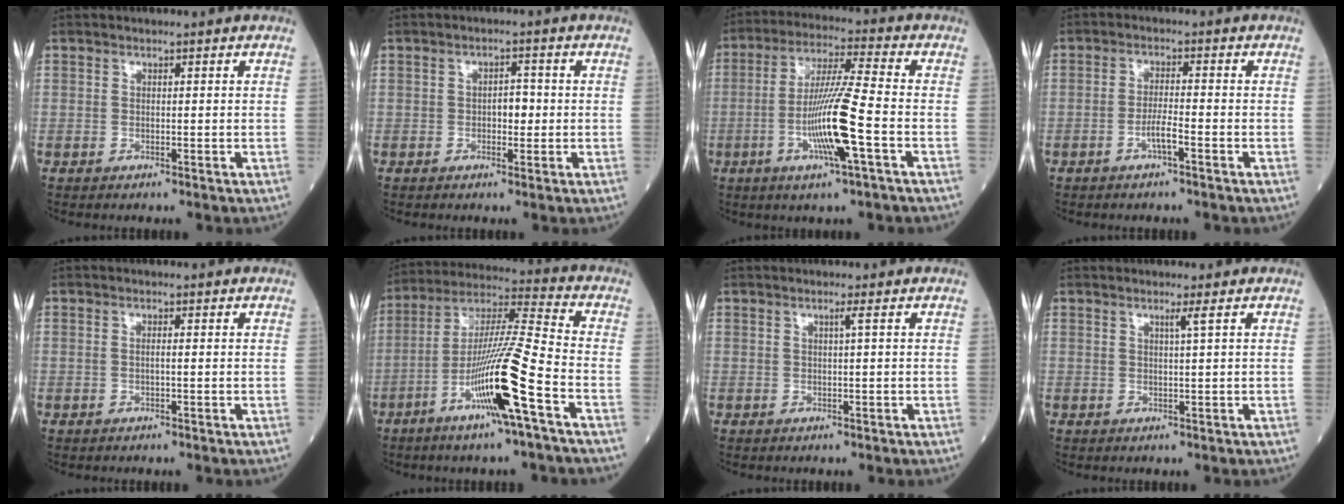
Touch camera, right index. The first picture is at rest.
{"total": 2.7, "force": [-0.3, 1.3, 2.3], "torque": [-0.031, 0.004, -0.004]}
{"total": 12.1, "force": [-3.5, -0.3, 11.6], "torque": [-0.224, -0.008, -0.071]}
{"total": 3.2, "force": [-1.6, 0.1, 2.8], "torque": [-0.054, -0.001, -0.032]}
{"total": 0.9, "force": [-0.1, 0.0, 0.9], "torque": [-0.019, 0.000, -0.002]}
{"total": 15.8, "force": [-6.5, -0.7, 14.4], "torque": [-0.279, -0.009, -0.123]}
{"total": 0.7, "force": [0.2, -0.3, 0.7], "torque": [-0.013, -0.002, 0.006]}
{"total": 1.1, "force": [0.5, -0.5, 0.9], "torque": [-0.024, -0.007, 0.013]}